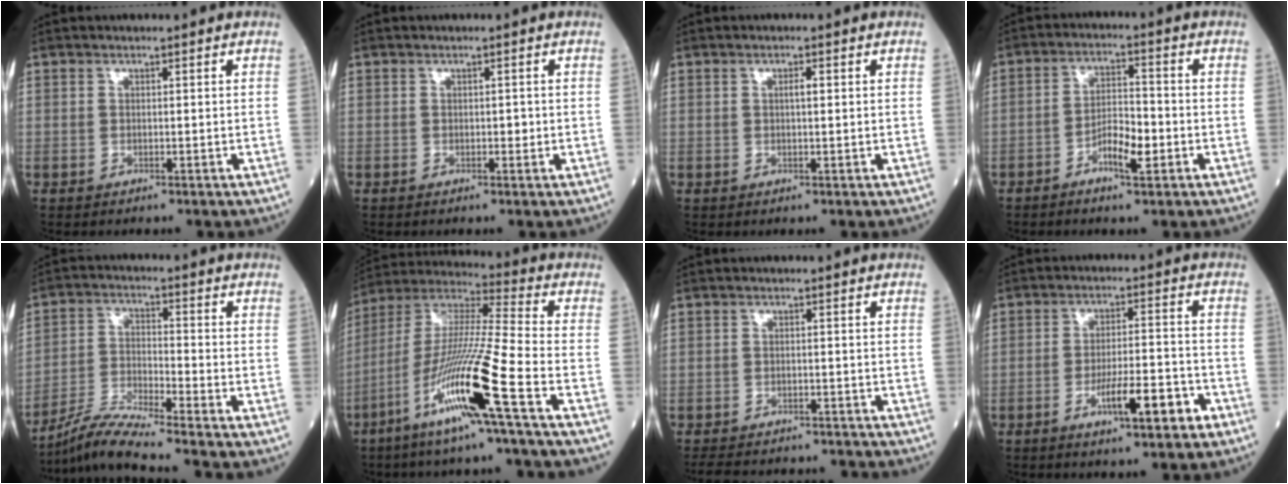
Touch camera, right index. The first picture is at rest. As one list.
[{"total": 0.8, "force": [-0.1, 0.5, 0.6], "torque": [-0.005, 0.002, -0.001]}, {"total": 1.2, "force": [0.3, 0.1, 1.2], "torque": [-0.025, 0.000, 0.005]}, {"total": 5.6, "force": [-2.4, 1.6, 4.8], "torque": [-0.087, 0.007, -0.043]}, {"total": 8.3, "force": [-7.5, -2.1, 2.7], "torque": [-0.066, -0.021, -0.143]}, {"total": 16.9, "force": [-7.7, -1.3, 15.0], "torque": [-0.305, -0.026, -0.152]}, {"total": 11.5, "force": [-10.7, 2.9, 3.3], "torque": [-0.069, 0.001, -0.136]}, {"total": 8.4, "force": [-4.2, 1.3, 7.1], "torque": [-0.118, 0.002, -0.063]}]